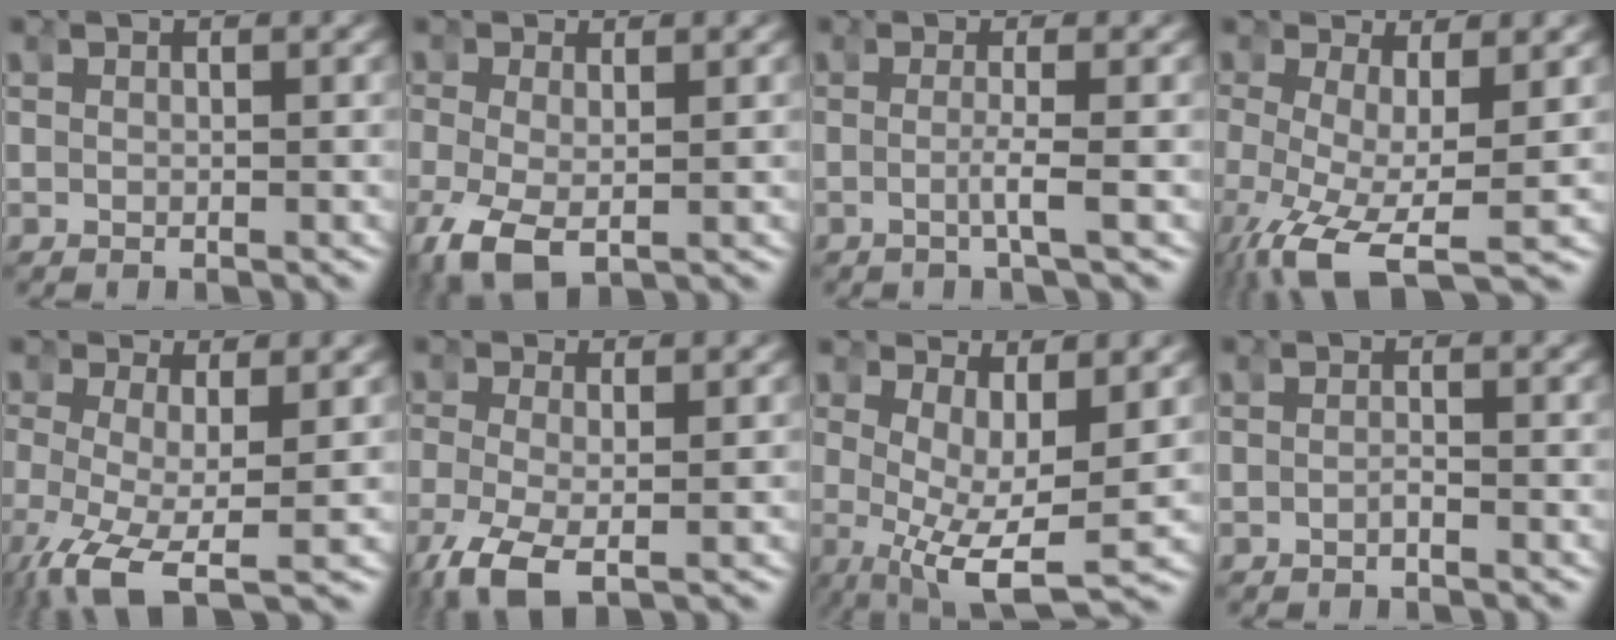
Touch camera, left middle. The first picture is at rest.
{"total": 5.2, "force": [-2.5, 3.0, 3.5], "torque": [-0.099, -0.042, -0.019]}
{"total": 1.7, "force": [-0.6, -0.7, 1.4], "torque": [-0.033, -0.010, -0.009]}
{"total": 6.3, "force": [-3.5, 2.7, 4.5], "torque": [-0.118, -0.057, -0.032]}
{"total": 5.5, "force": [-3.3, 2.3, 3.8], "torque": [-0.108, -0.053, -0.030]}
{"total": 5.1, "force": [-2.9, 2.5, 3.4], "torque": [-0.092, -0.040, -0.030]}
{"total": 7.4, "force": [-1.3, 3.1, 6.6], "torque": [-0.117, -0.040, -0.002]}
{"total": 0.8, "force": [-0.7, 0.0, 0.2], "torque": [-0.008, -0.002, -0.012]}